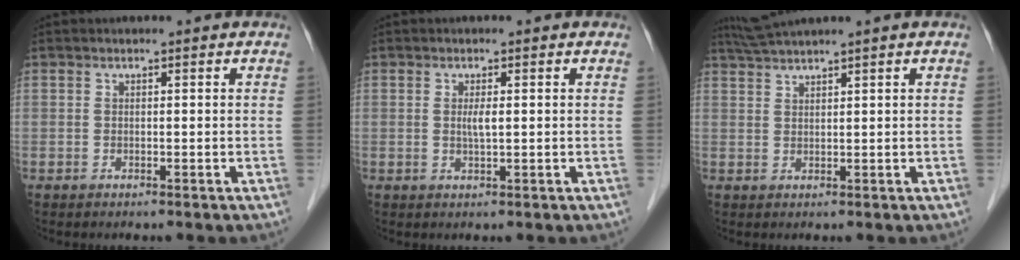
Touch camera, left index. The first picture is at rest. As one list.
[{"total": 1.6, "force": [0.2, 0.2, 1.6], "torque": [-0.034, -0.001, 0.003]}, {"total": 3.4, "force": [2.9, -1.2, 1.3], "torque": [-0.033, 0.013, 0.064]}]